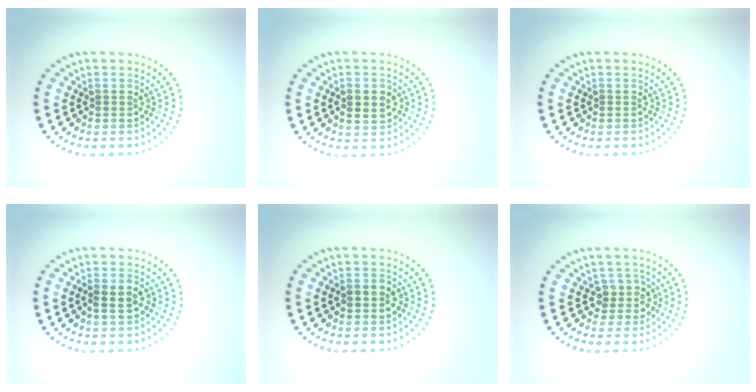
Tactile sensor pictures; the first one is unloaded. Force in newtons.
{"total": 1.9, "press": 1.9, "slide": 0.3}
{"total": 0.0}
{"total": 2.3, "press": 2.3, "slide": 0.6}
{"total": 2.2, "press": 2.2, "slide": 0.1}
{"total": 2.4, "press": 2.0, "slide": 1.3}